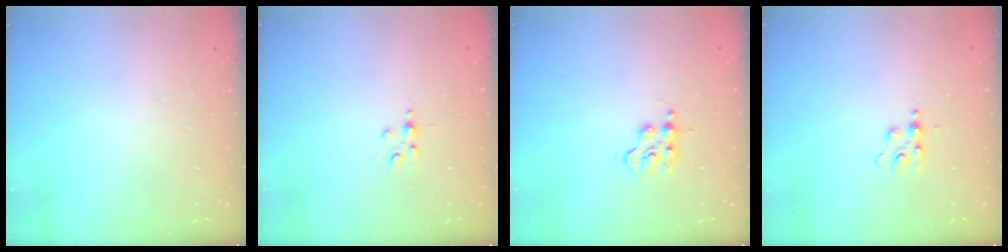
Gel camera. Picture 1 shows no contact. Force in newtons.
{"total": 2.8, "press": 2.8, "slide": 0.4}
{"total": 3.6, "press": 3.5, "slide": 0.4}
{"total": 4.3, "press": 4.3, "slide": 0.5}